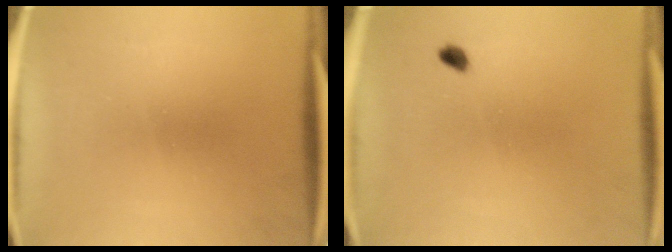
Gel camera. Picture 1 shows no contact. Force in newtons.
{"total": 1.4}